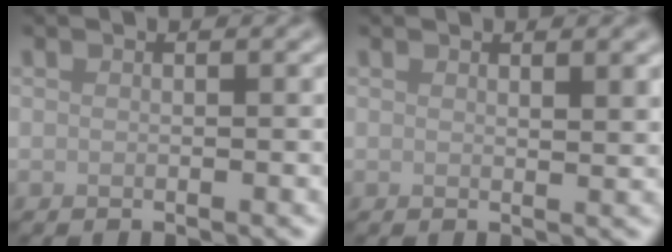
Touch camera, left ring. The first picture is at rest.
{"total": 1.1, "force": [0.8, 0.2, 0.7], "torque": [-0.007, -0.002, 0.013]}